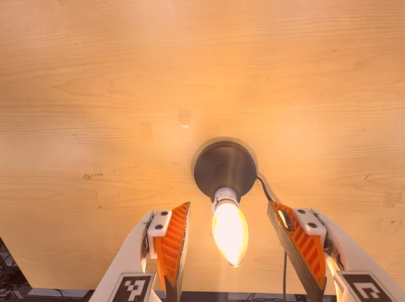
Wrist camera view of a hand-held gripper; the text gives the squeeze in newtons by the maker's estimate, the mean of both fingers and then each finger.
{"total": 0.0}